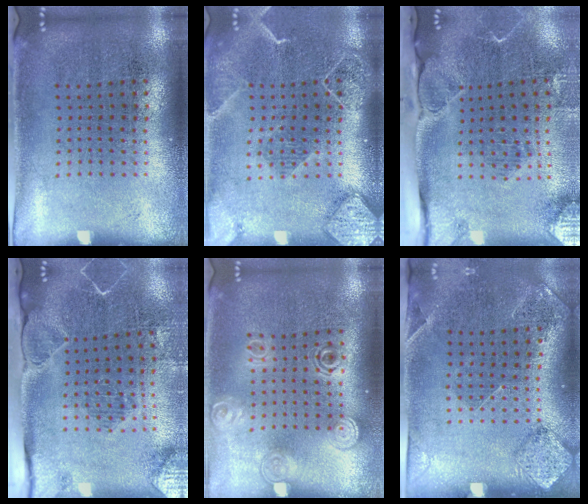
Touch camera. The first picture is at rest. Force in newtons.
{"total": 2.2, "press": 1.9, "slide": 1.1}
{"total": 2.8, "press": 2.2, "slide": 1.7}
{"total": 2.1, "press": 2.0, "slide": 0.6}
{"total": 1.5, "press": 1.2, "slide": 0.9}
{"total": 1.5, "press": 1.3, "slide": 0.8}